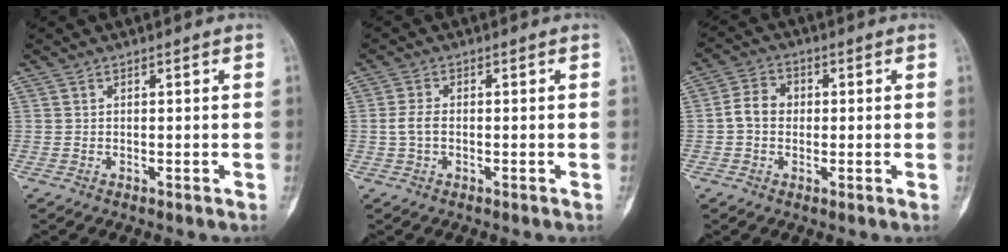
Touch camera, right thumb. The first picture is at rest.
{"total": 2.8, "force": [-0.3, 1.6, 2.3], "torque": [-0.054, 0.007, -0.010]}
{"total": 5.3, "force": [-0.2, 4.2, 3.1], "torque": [-0.045, 0.017, -0.013]}